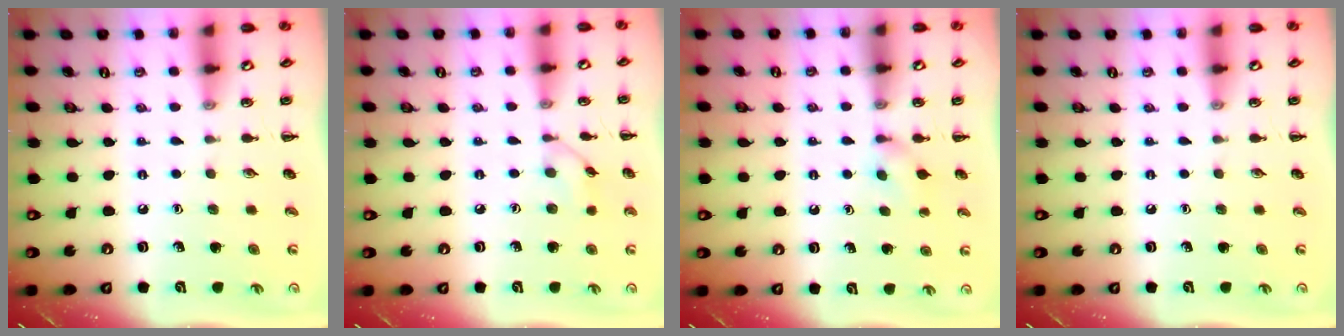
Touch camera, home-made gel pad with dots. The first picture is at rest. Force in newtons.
{"total": 5.5, "press": 5.2, "slide": 1.7}
{"total": 3.3, "press": 3.0, "slide": 1.4}
{"total": 0.0}